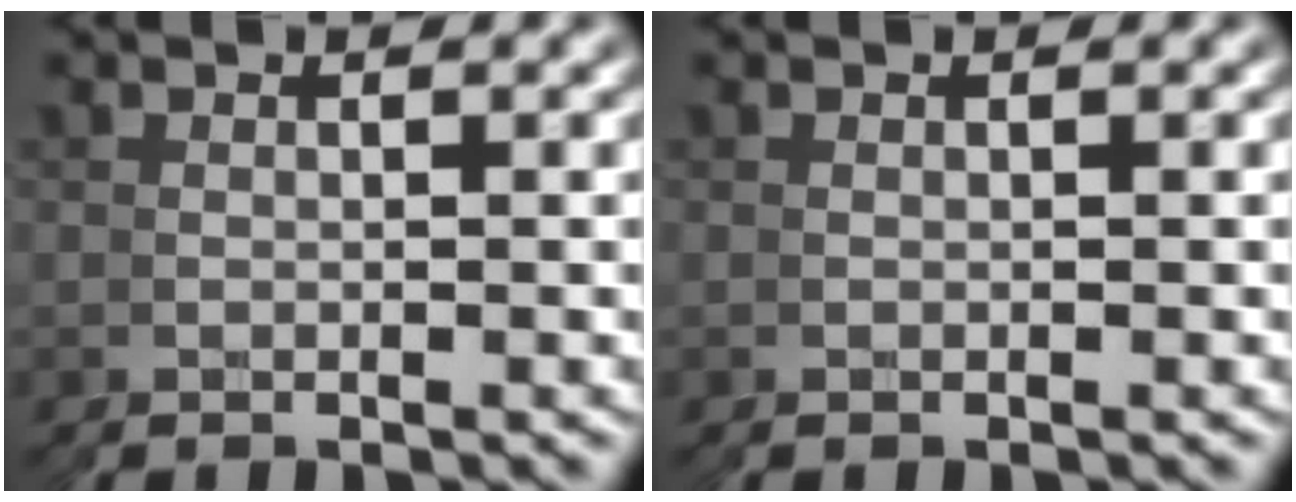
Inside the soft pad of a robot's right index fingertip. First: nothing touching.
{"total": 0.0}